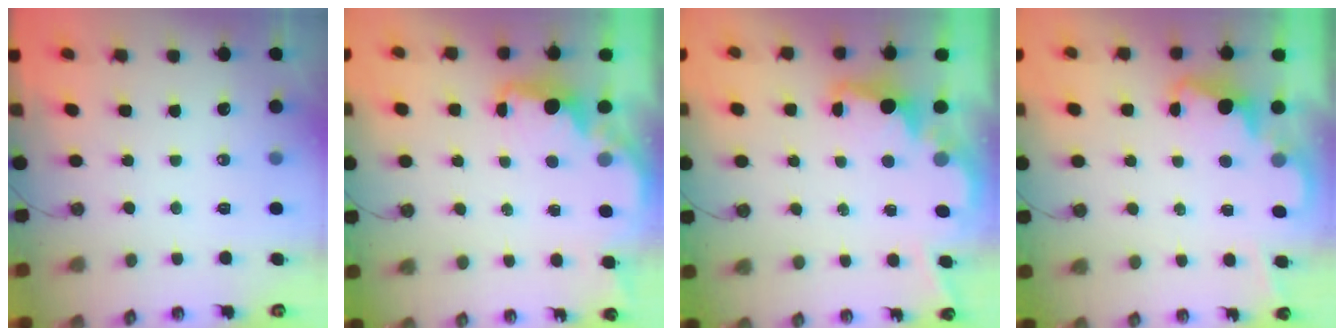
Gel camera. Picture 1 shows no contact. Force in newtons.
{"total": 2.2, "press": 2.1, "slide": 0.8}
{"total": 2.9, "press": 2.8, "slide": 0.5}
{"total": 2.5, "press": 2.4, "slide": 0.5}